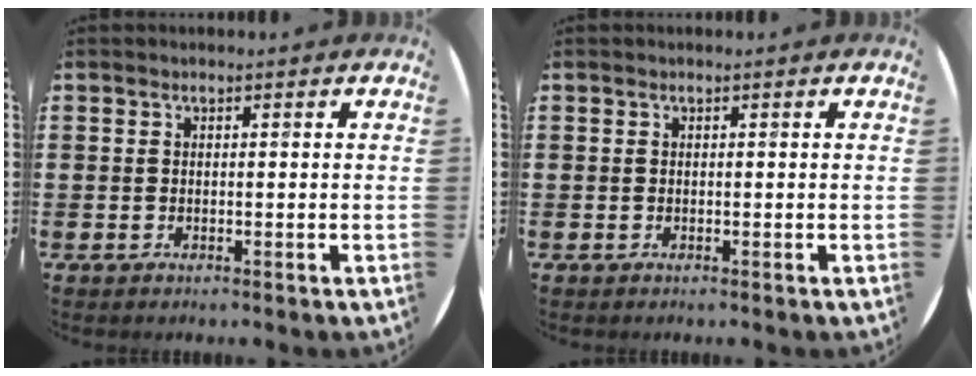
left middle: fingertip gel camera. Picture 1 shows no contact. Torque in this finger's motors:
{"motor_torque": [0.02, 0.02, -0.01, -0.01]}